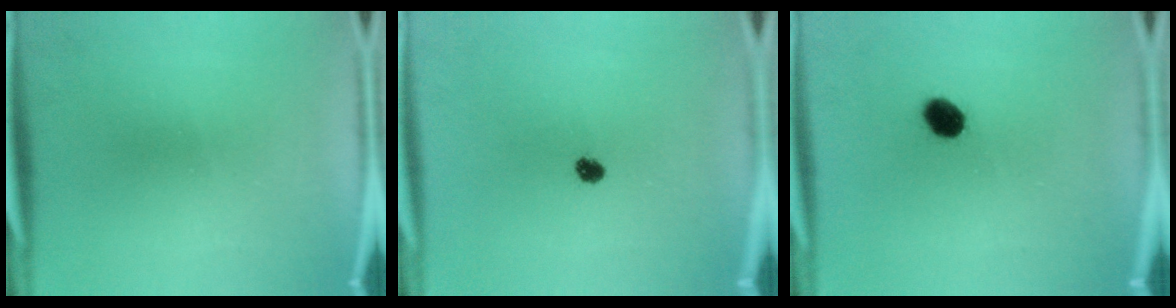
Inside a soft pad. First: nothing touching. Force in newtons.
{"total": 1.9}
{"total": 4.7}